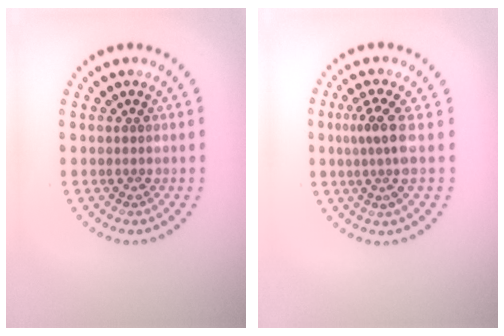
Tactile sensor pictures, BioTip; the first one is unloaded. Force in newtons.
{"total": 3.0, "press": 2.1, "slide": 2.1}